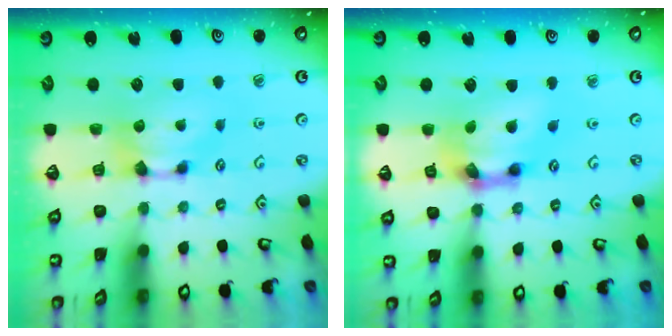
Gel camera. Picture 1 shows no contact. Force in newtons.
{"total": 6.1, "press": 5.8, "slide": 1.8}